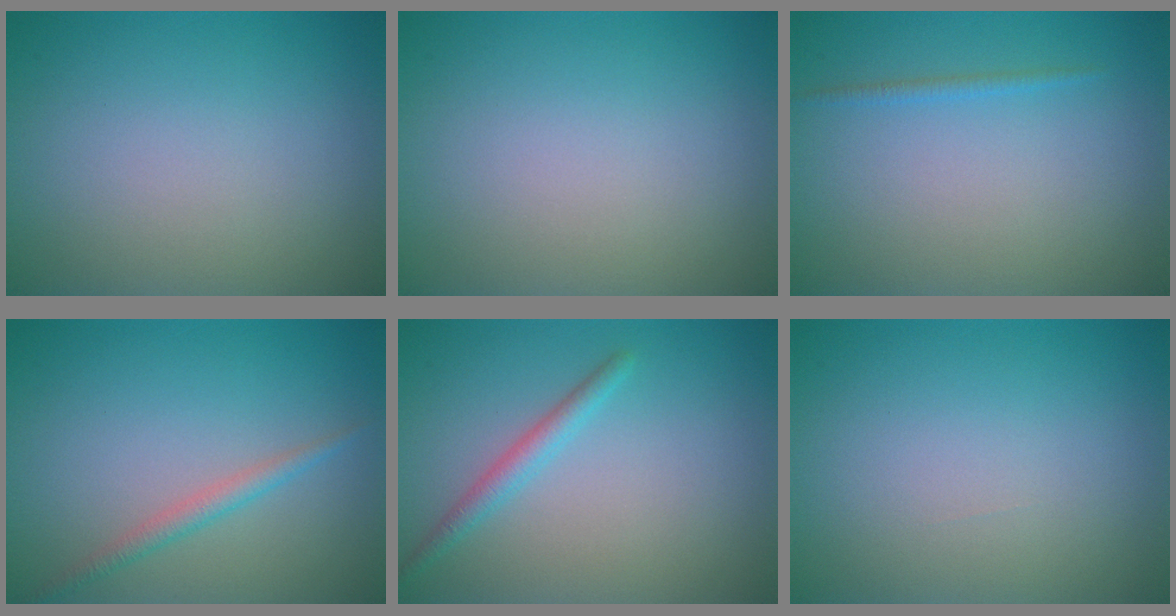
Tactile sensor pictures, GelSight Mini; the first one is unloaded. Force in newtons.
{"total": 0.0}
{"total": 0.8, "press": 0.8, "slide": 0.1}
{"total": 1.6, "press": 1.6, "slide": 0.1}
{"total": 1.8, "press": 1.8, "slide": 0.0}
{"total": 0.0}